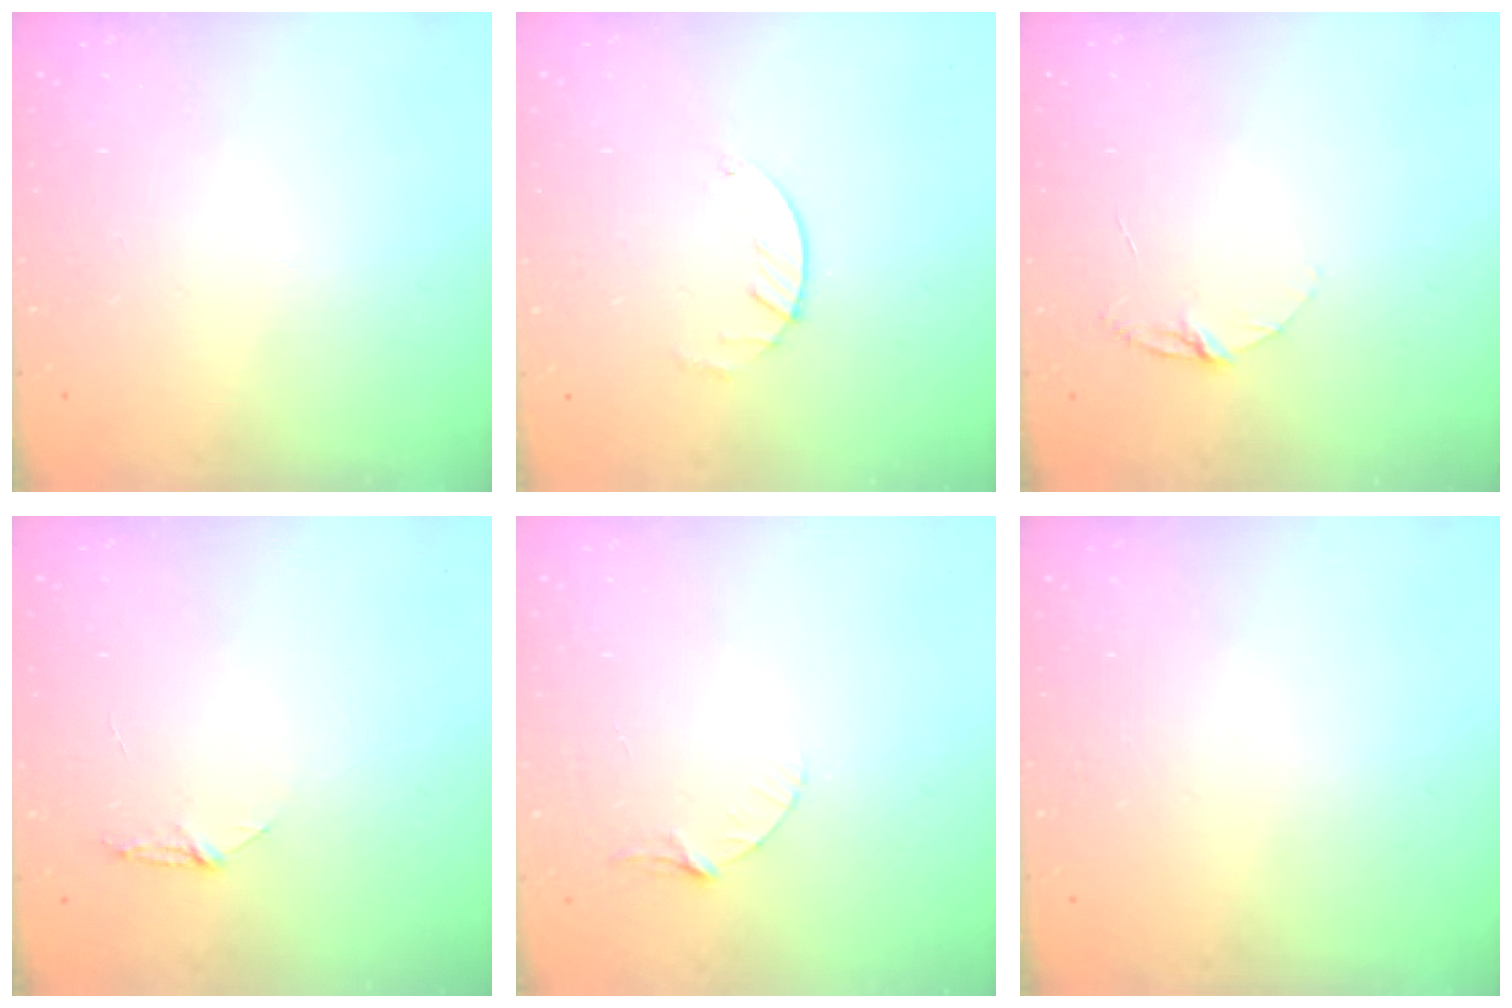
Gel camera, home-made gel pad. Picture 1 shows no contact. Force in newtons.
{"total": 1.8, "press": 1.8, "slide": 0.2}
{"total": 4.1, "press": 4.1, "slide": 0.3}
{"total": 3.9, "press": 3.9, "slide": 0.5}
{"total": 3.5, "press": 3.4, "slide": 0.4}
{"total": 0.0}